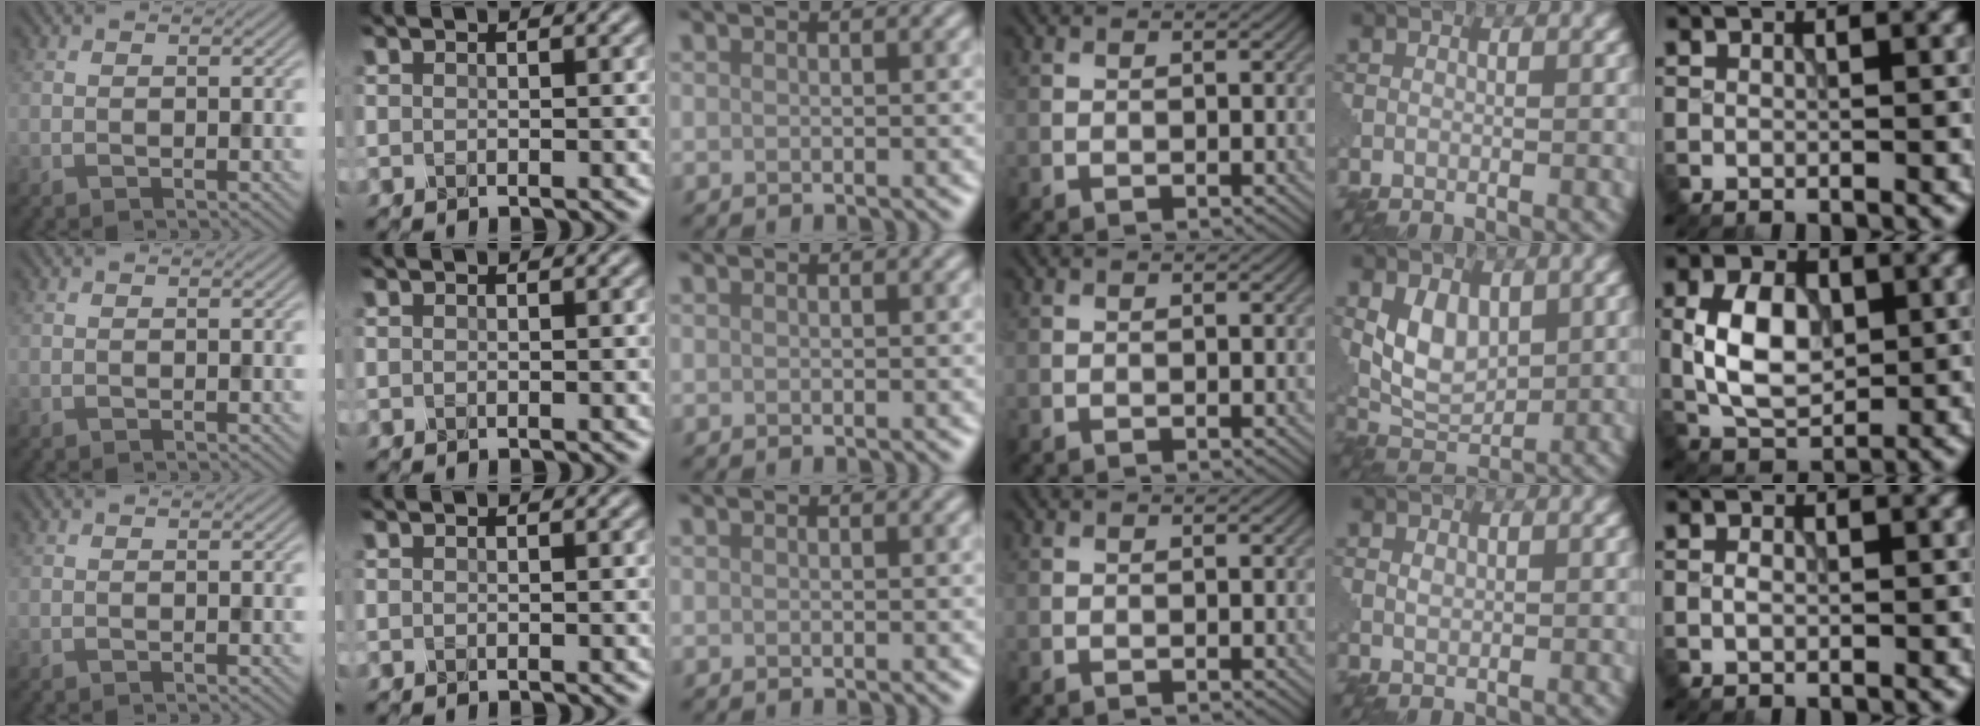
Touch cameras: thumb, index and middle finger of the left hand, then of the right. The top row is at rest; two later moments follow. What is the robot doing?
{"motion": "close", "object": "eyeshadow palette"}